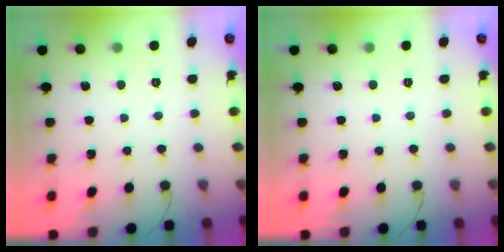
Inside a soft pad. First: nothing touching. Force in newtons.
{"total": 0.0}